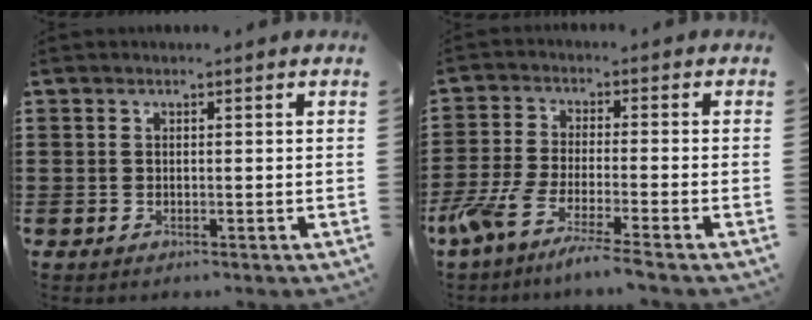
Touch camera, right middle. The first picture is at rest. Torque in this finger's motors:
{"motor_torque": [1.51, -0.63, 0.59, 0.17]}